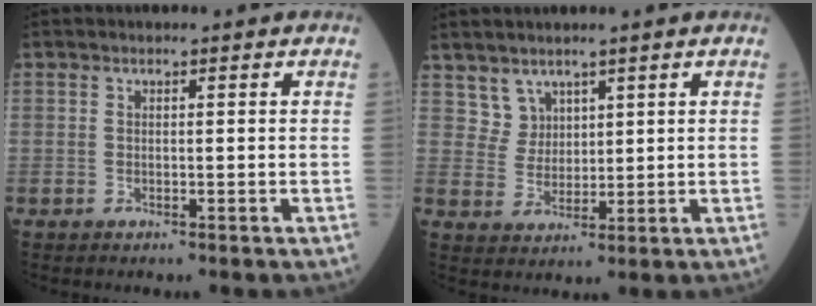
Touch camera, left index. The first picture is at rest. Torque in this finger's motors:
{"motor_torque": [-0.17, -0.02, -0.01, -0.03]}